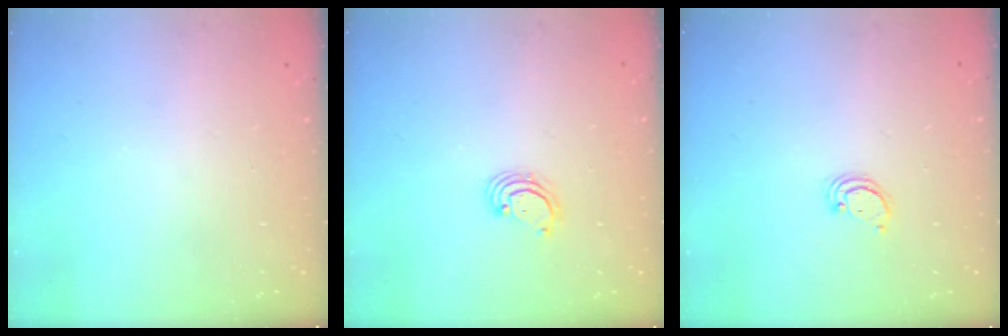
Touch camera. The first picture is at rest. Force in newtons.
{"total": 2.8, "press": 2.8, "slide": 0.3}
{"total": 2.4, "press": 2.4, "slide": 0.2}